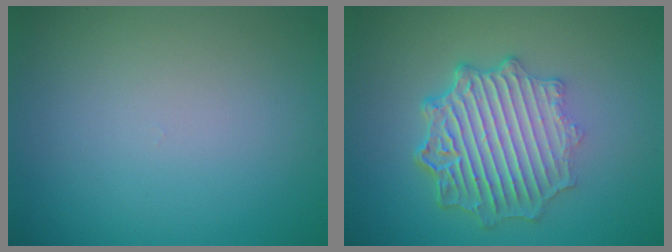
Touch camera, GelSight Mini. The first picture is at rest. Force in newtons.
{"total": 6.9, "press": 5.2, "slide": 4.6}